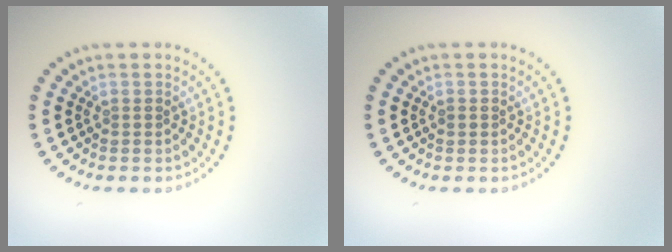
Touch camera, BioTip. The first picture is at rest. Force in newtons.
{"total": 0.7, "press": 0.7, "slide": 0.0}